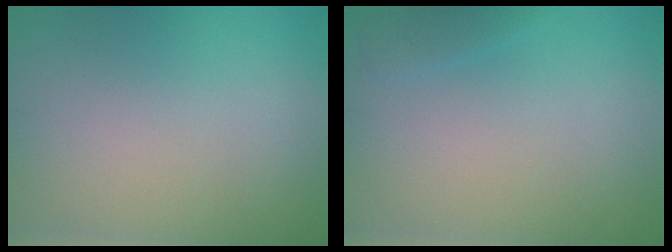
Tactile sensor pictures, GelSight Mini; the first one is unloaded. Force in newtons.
{"total": 0.9, "press": 0.9, "slide": 0.1}